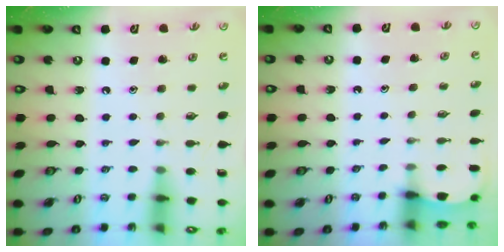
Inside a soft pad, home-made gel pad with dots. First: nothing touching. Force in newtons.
{"total": 1.3, "press": 1.3, "slide": 0.1}